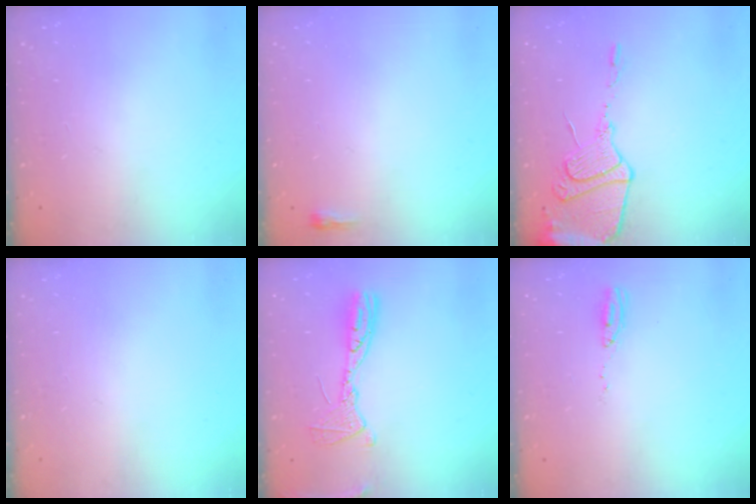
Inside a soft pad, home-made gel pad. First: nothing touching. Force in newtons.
{"total": 2.3, "press": 2.2, "slide": 0.7}
{"total": 14.1, "press": 14.0, "slide": 1.3}
{"total": 0.0}
{"total": 12.0, "press": 11.9, "slide": 1.1}
{"total": 4.0, "press": 3.9, "slide": 1.2}